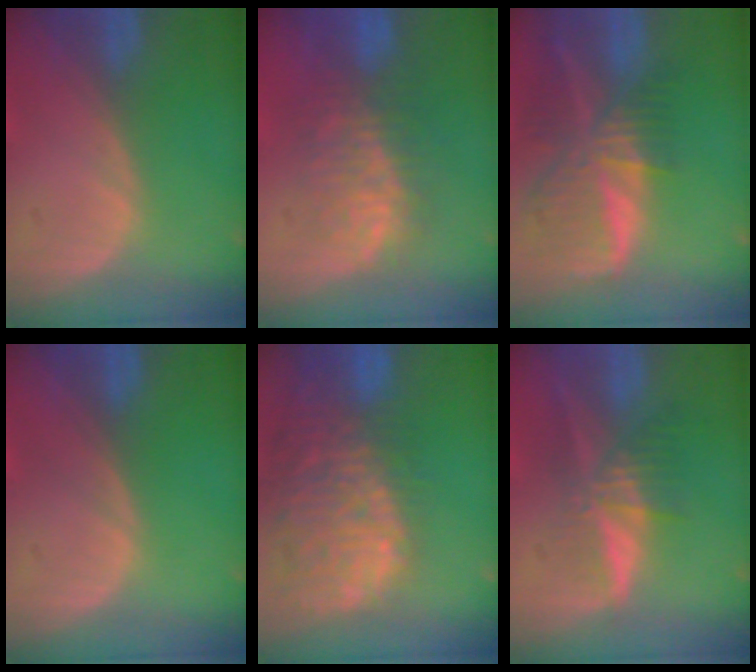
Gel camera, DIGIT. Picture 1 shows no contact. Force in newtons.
{"total": 7.9, "press": 7.6, "slide": 2.3}
{"total": 9.5, "press": 8.3, "slide": 4.6}
{"total": 0.0}
{"total": 14.2, "press": 11.7, "slide": 8.0}
{"total": 5.8, "press": 5.5, "slide": 2.0}